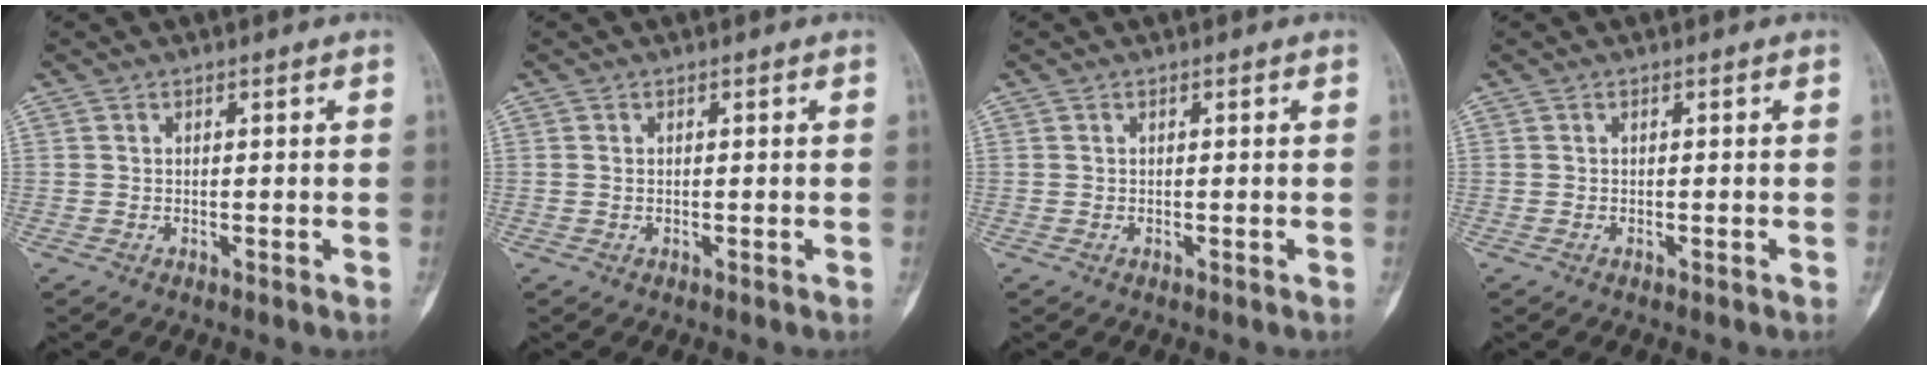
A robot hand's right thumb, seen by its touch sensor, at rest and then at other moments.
{"total": 0.0}
{"total": 0.0}
{"total": 0.0}